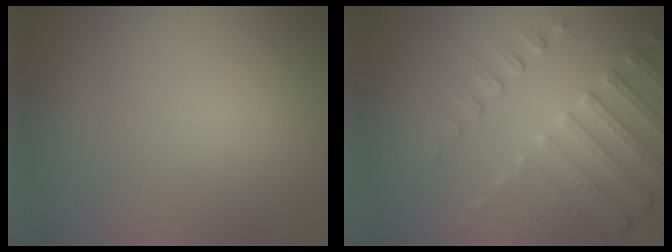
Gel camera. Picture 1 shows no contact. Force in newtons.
{"total": 5.0, "press": 3.8, "slide": 3.3}